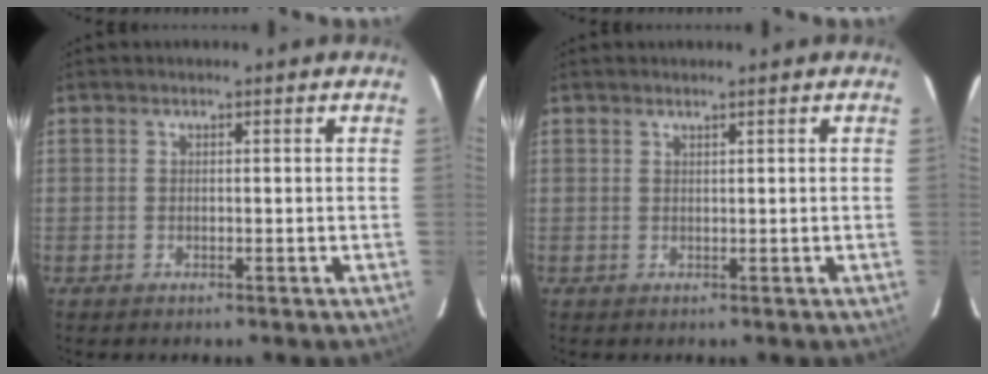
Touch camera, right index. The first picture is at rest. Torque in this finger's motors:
{"motor_torque": [-0.03, 0.13, -0.07, 0.00]}